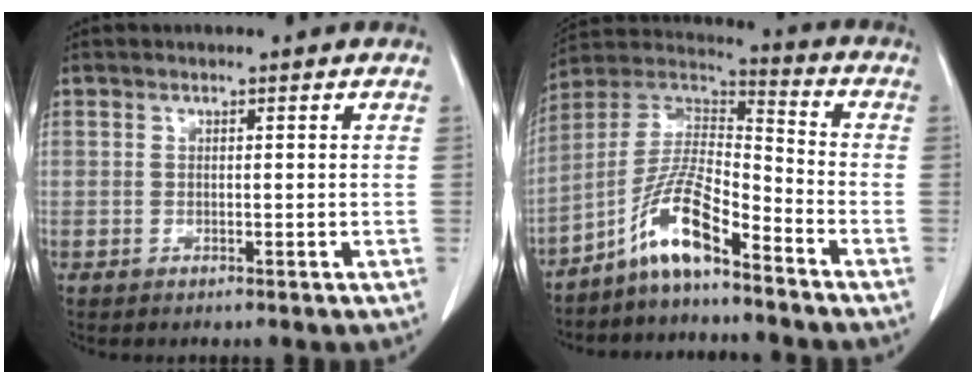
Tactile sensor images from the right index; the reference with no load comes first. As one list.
[{"total": 10.8, "force": [-7.3, 1.7, 7.8], "torque": [-0.162, 0.016, -0.140]}]